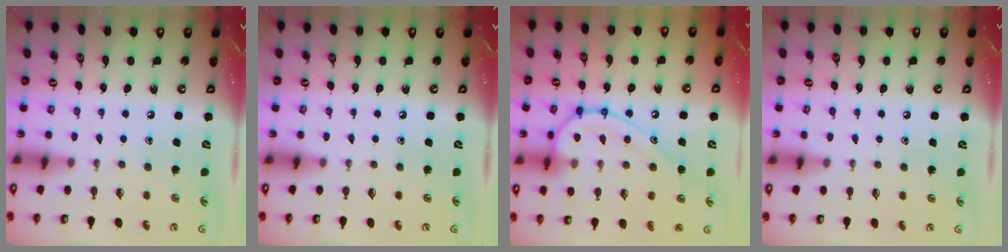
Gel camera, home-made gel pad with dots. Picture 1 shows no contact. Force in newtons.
{"total": 0.0}
{"total": 15.6, "press": 15.5, "slide": 1.8}
{"total": 2.9, "press": 2.8, "slide": 0.4}